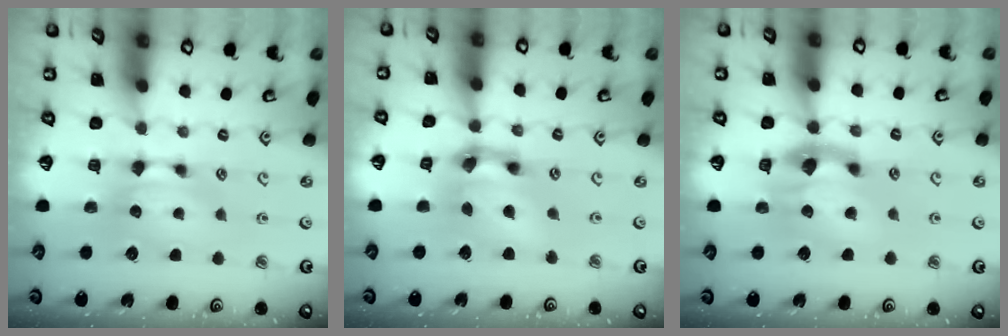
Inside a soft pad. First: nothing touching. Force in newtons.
{"total": 6.1, "press": 5.6, "slide": 2.5}
{"total": 4.0, "press": 3.5, "slide": 1.9}